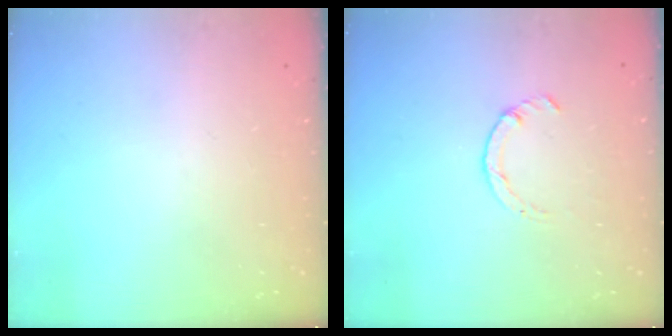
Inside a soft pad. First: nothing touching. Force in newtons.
{"total": 2.2, "press": 2.1, "slide": 0.4}